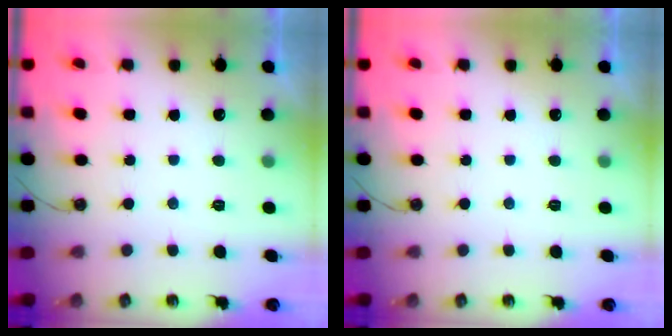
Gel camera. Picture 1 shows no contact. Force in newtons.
{"total": 0.0}